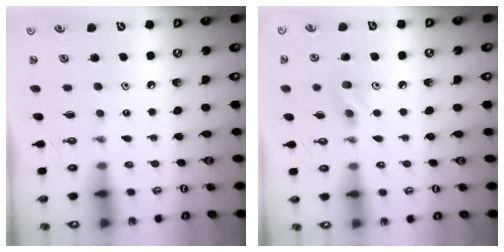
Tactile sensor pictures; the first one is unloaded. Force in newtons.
{"total": 6.5, "press": 6.3, "slide": 1.7}